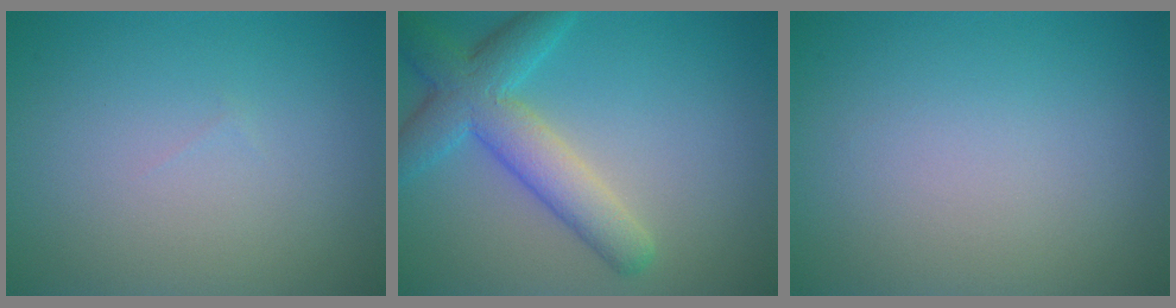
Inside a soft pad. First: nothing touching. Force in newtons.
{"total": 5.8, "press": 5.8, "slide": 0.3}
{"total": 0.0}